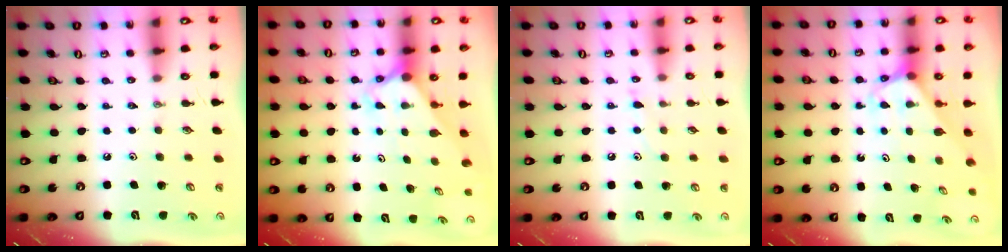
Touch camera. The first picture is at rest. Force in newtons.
{"total": 2.6, "press": 2.6, "slide": 0.2}
{"total": 6.5, "press": 6.5, "slide": 0.6}
{"total": 2.8, "press": 2.8, "slide": 0.1}